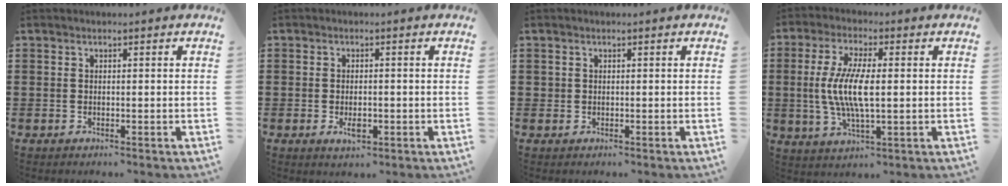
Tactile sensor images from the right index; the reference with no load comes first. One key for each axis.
{"total": 2.7, "fx": -0.6, "fy": 1.1, "fz": 2.3, "tx": -0.043, "ty": 0.000, "tz": -0.011}
{"total": 0.6, "fx": 0.2, "fy": 0.6, "fz": 0.0, "tx": -0.001, "ty": 0.006, "tz": 0.003}
{"total": 8.4, "fx": -0.1, "fy": 2.7, "fz": 8.0, "tx": -0.171, "ty": -0.005, "tz": -0.009}